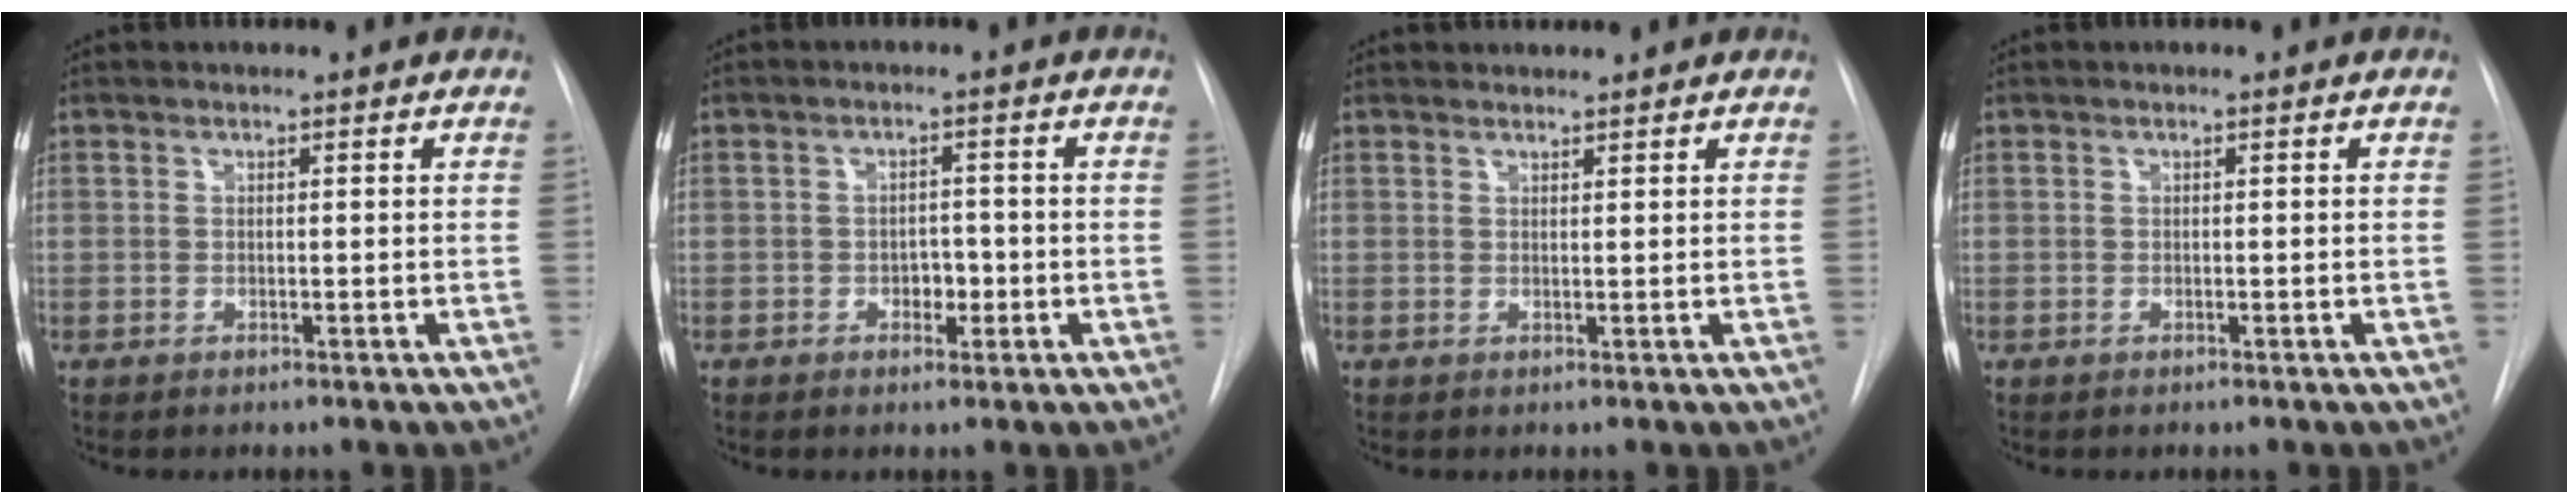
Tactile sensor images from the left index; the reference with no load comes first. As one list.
[{"total": 2.4, "force": [-0.8, 1.6, 1.6], "torque": [-0.017, 0.006, -0.009]}, {"total": 1.5, "force": [1.5, 0.1, -0.1], "torque": [-0.005, 0.012, 0.030]}, {"total": 0.0}]